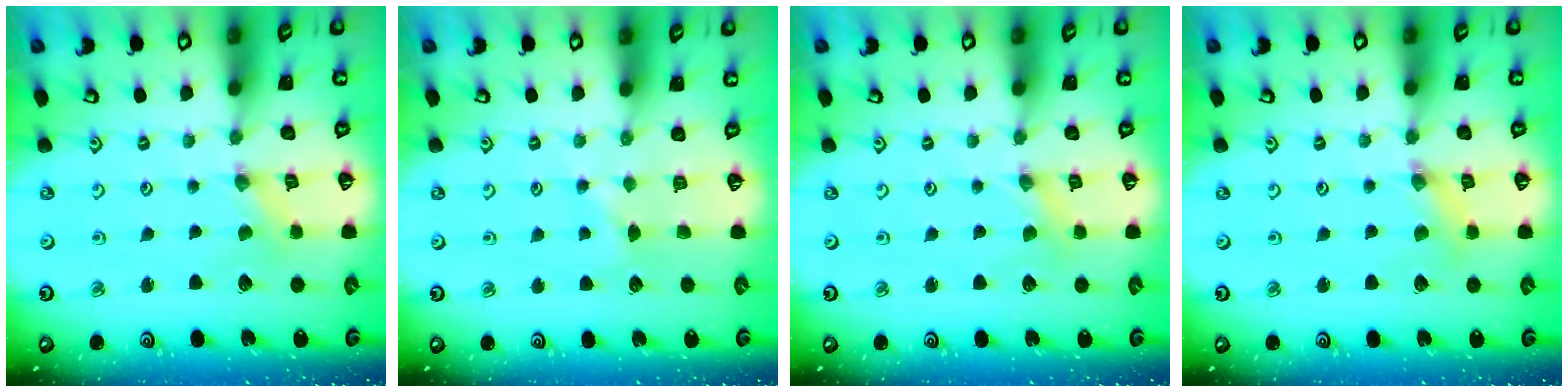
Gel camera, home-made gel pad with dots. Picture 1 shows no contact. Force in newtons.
{"total": 2.9, "press": 2.9, "slide": 0.4}
{"total": 0.0}
{"total": 2.5, "press": 2.4, "slide": 0.3}